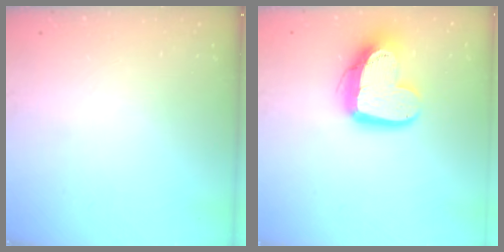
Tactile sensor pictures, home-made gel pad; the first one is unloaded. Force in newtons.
{"total": 15.6, "press": 15.5, "slide": 1.6}